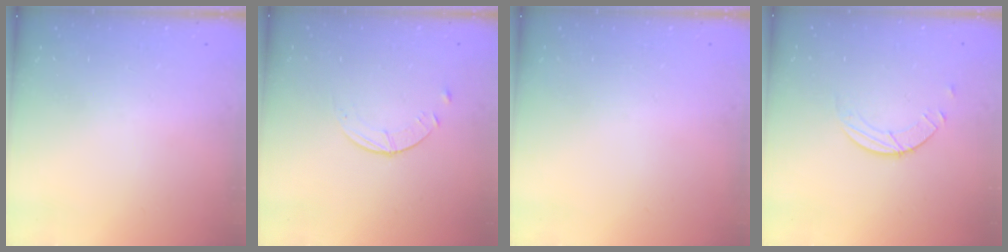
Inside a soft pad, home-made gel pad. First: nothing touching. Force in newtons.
{"total": 2.6, "press": 2.5, "slide": 0.3}
{"total": 0.0}
{"total": 2.5, "press": 2.4, "slide": 0.2}